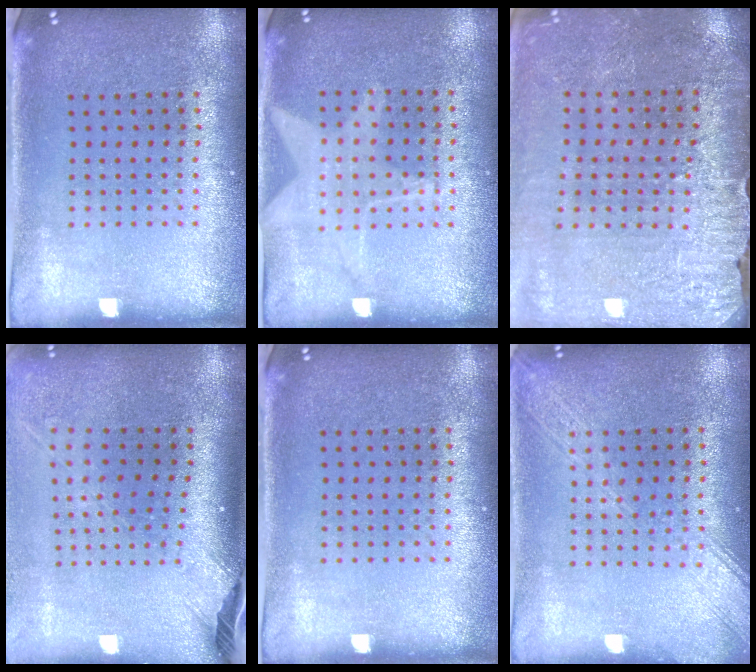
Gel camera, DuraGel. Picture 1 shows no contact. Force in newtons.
{"total": 1.1, "press": 1.0, "slide": 0.4}
{"total": 3.0, "press": 3.0, "slide": 0.3}
{"total": 2.6, "press": 1.8, "slide": 1.8}
{"total": 0.0}
{"total": 2.0, "press": 2.0, "slide": 0.3}